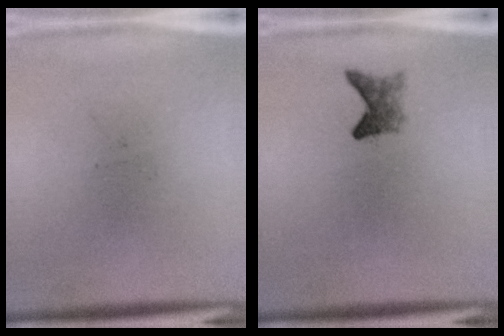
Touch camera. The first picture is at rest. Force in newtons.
{"total": 2.1}